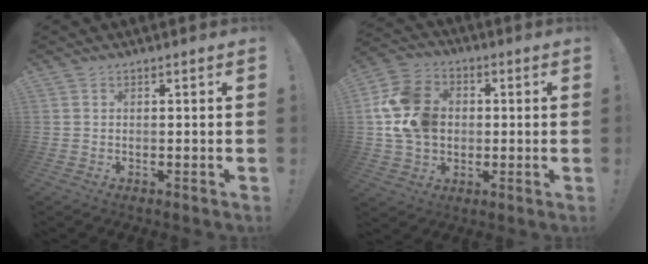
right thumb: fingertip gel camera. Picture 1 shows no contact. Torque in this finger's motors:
{"motor_torque": [0.46, 0.47, 0.15, 0.31, 0.16]}